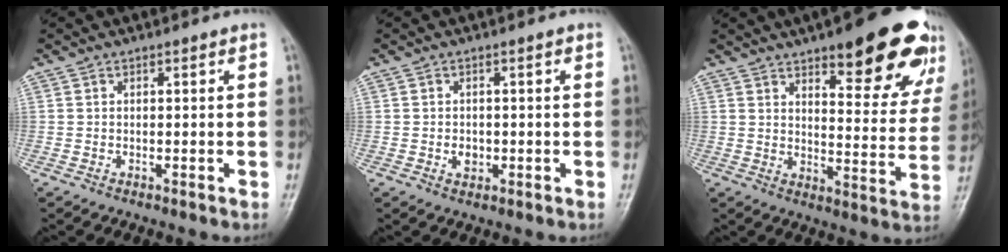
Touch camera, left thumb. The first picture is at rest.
{"total": 2.2, "force": [-0.4, 1.7, 1.2], "torque": [-0.010, 0.002, -0.005]}
{"total": 20.7, "force": [12.6, 6.6, 15.0], "torque": [-0.148, -0.056, 0.164]}